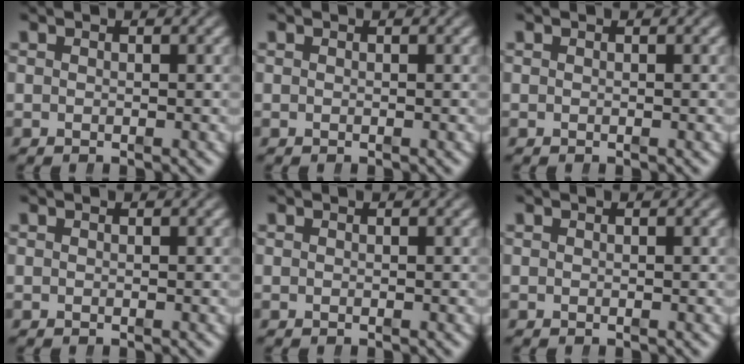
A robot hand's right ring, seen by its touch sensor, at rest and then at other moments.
{"total": 0.0}
{"total": 0.0}
{"total": 0.0}
{"total": 0.0}
{"total": 0.0}